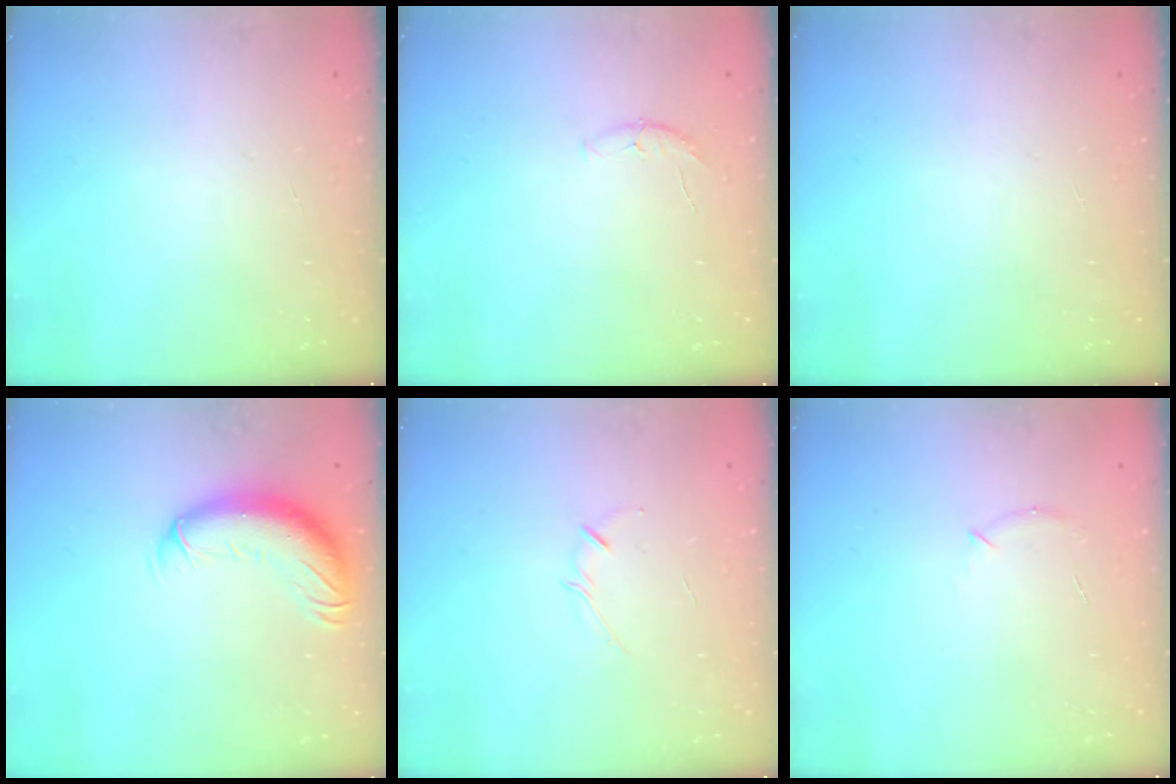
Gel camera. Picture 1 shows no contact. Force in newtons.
{"total": 4.2, "press": 4.2, "slide": 0.6}
{"total": 0.0}
{"total": 11.5, "press": 11.2, "slide": 2.9}
{"total": 2.9, "press": 2.8, "slide": 0.6}
{"total": 5.0, "press": 4.8, "slide": 1.2}